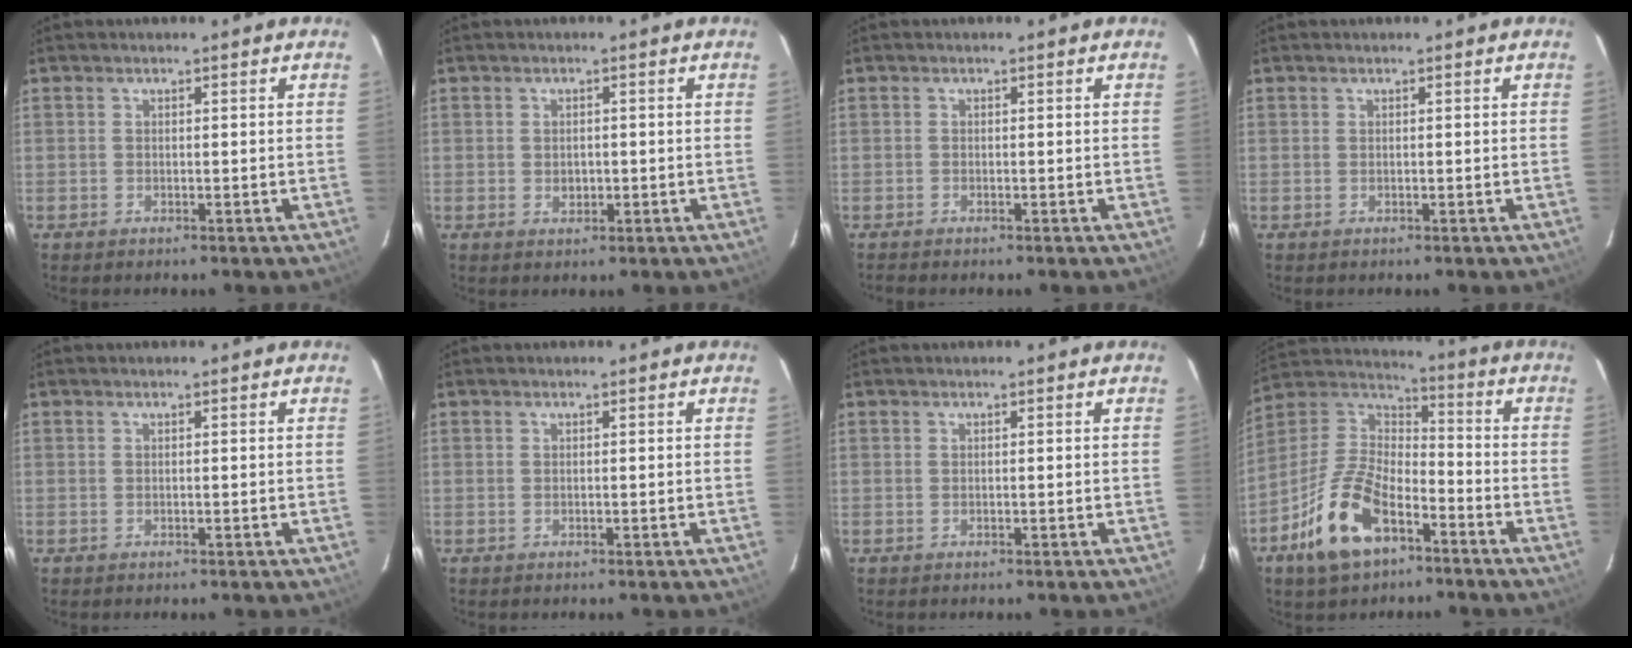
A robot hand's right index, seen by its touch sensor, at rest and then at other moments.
{"total": 1.9, "force": [-0.3, 1.6, 1.1], "torque": [-0.018, 0.004, -0.005]}
{"total": 0.9, "force": [-0.9, 0.2, 0.2], "torque": [-0.009, -0.002, -0.016]}
{"total": 0.0}
{"total": 0.0}
{"total": 0.0}
{"total": 0.0}
{"total": 16.2, "force": [-8.7, 8.1, 11.0], "torque": [-0.234, 0.004, -0.159]}